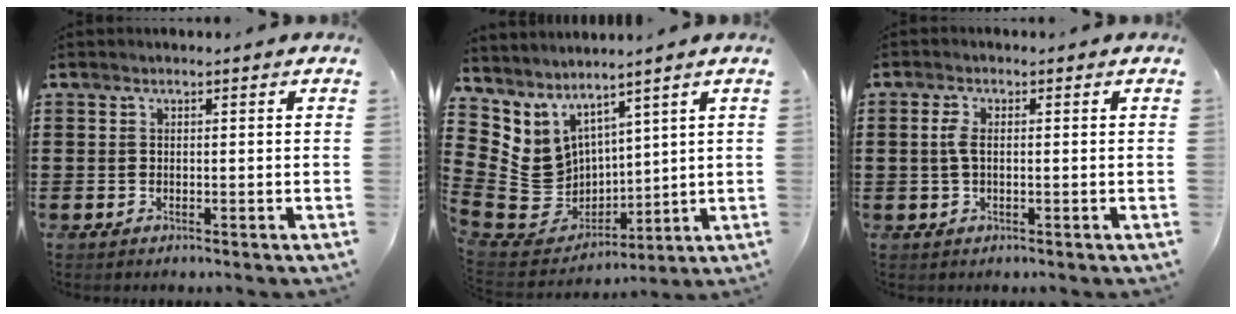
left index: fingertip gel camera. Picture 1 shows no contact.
{"total": 7.2, "force": [2.3, 6.5, 2.1], "torque": [-0.099, -0.035, 0.049]}
{"total": 2.3, "force": [0.1, 1.0, 2.0], "torque": [-0.056, -0.002, -0.004]}